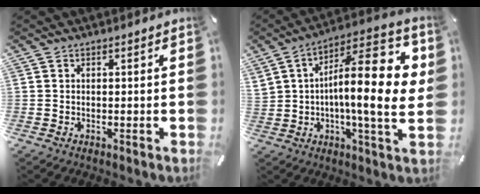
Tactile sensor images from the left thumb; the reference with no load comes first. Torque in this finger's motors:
{"motor_torque": [2.40, 2.61, 1.50, -1.27, 0.22]}